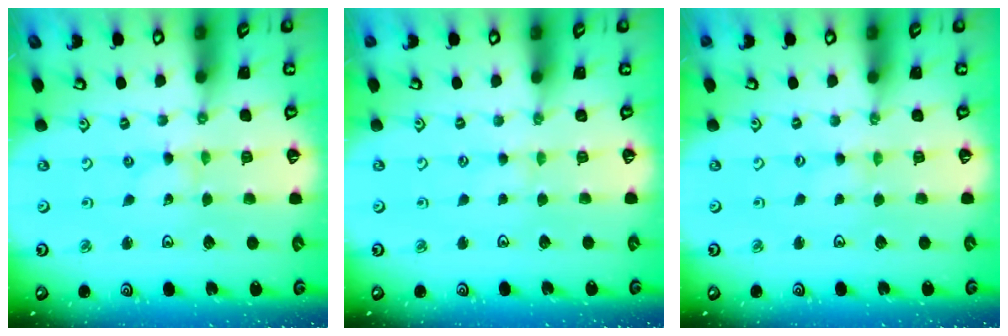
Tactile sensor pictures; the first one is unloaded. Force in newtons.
{"total": 0.0}
{"total": 0.0}